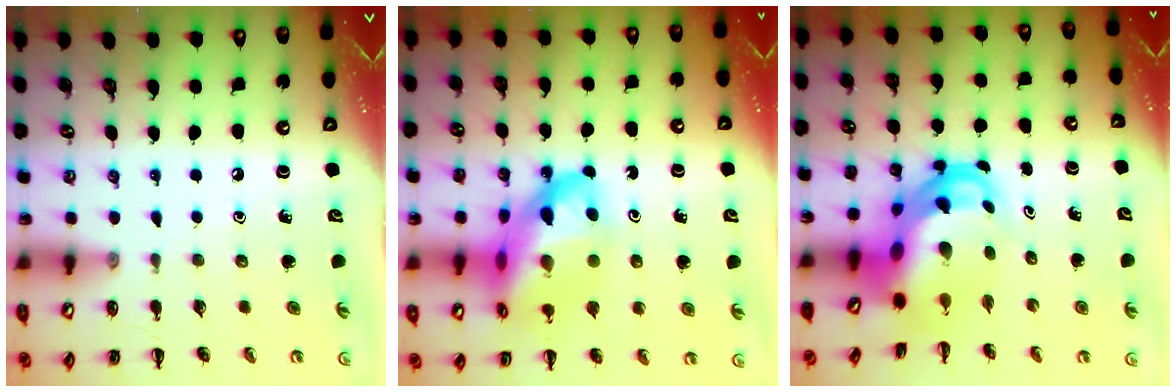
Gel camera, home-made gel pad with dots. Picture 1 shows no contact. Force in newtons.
{"total": 22.0, "press": 21.5, "slide": 4.6}
{"total": 8.8, "press": 8.5, "slide": 2.5}